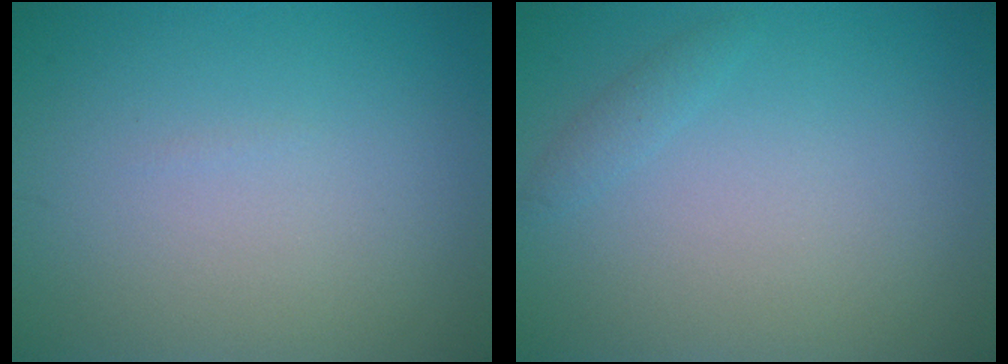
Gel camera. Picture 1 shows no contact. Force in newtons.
{"total": 0.8, "press": 0.8, "slide": 0.0}